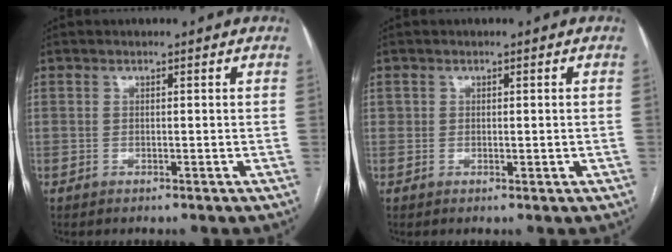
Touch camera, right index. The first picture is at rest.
{"total": 0.8, "force": [0.2, 0.7, 0.4], "torque": [-0.004, 0.005, 0.007]}